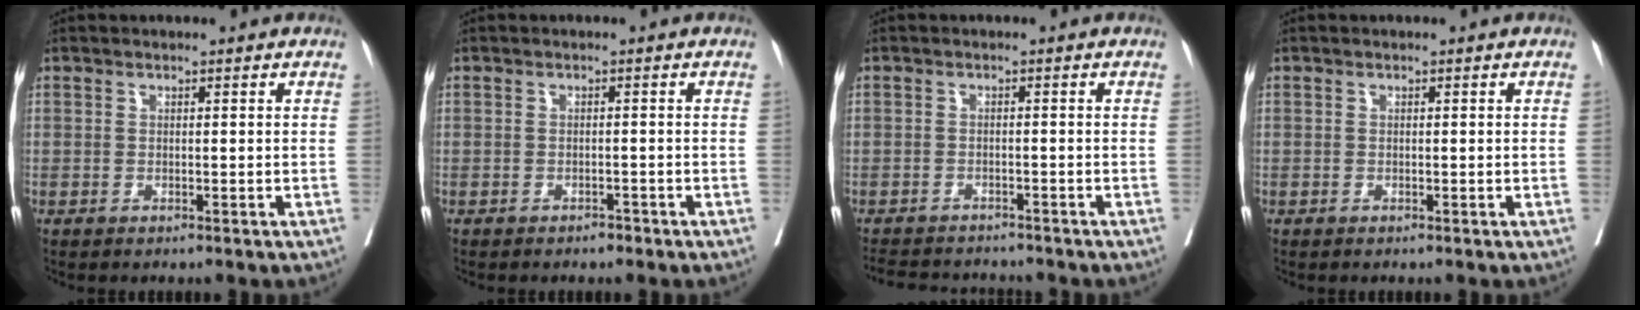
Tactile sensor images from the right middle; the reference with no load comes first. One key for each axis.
{"total": 0.9, "fx": -0.8, "fy": 0.3, "fz": 0.4, "tx": -0.009, "ty": -0.001, "tz": -0.011}
{"total": 7.5, "fx": -7.1, "fy": 1.6, "fz": 1.6, "tx": -0.027, "ty": 0.000, "tz": -0.102}
{"total": 0.0}